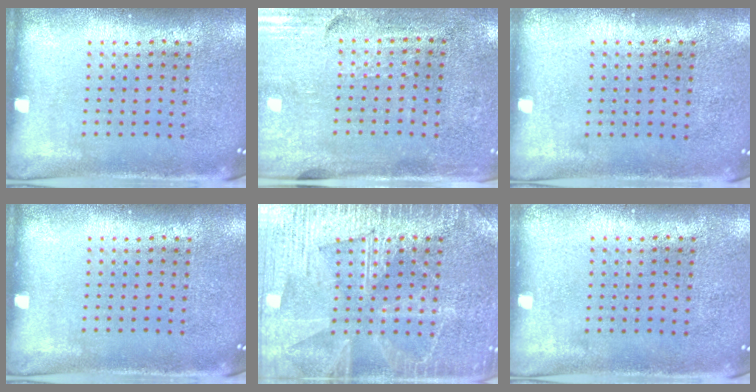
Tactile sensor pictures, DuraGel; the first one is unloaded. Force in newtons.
{"total": 3.5, "press": 3.0, "slide": 1.7}
{"total": 0.0}
{"total": 0.0}
{"total": 5.6, "press": 5.5, "slide": 0.7}
{"total": 0.0}